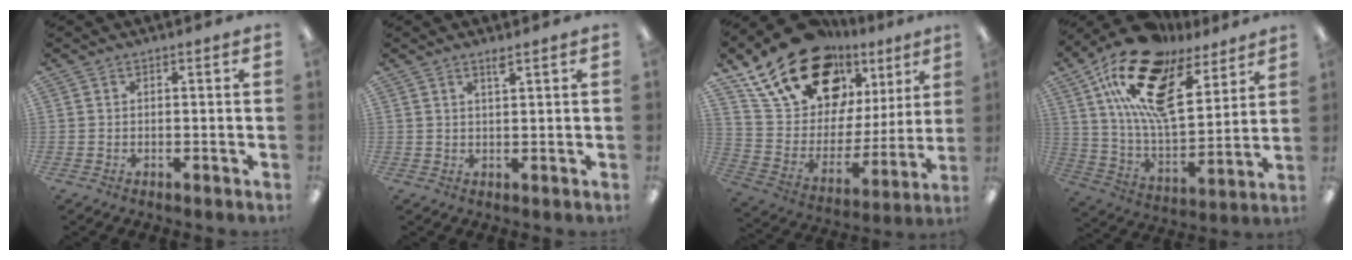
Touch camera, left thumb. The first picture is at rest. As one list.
[{"total": 1.8, "force": [1.5, 0.0, 1.0], "torque": [-0.023, -0.002, 0.027]}, {"total": 23.2, "force": [16.9, 11.7, 10.8], "torque": [-0.193, -0.105, 0.309]}, {"total": 22.1, "force": [13.4, 10.1, 14.4], "torque": [-0.273, -0.068, 0.233]}]